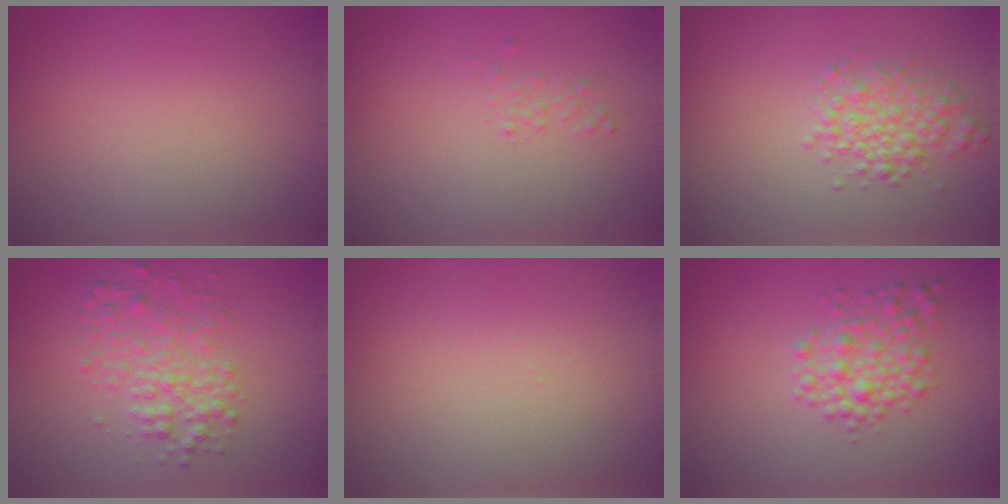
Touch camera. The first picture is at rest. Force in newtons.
{"total": 0.6, "press": 0.6, "slide": 0.0}
{"total": 3.0, "press": 3.0, "slide": 0.1}
{"total": 3.4, "press": 3.4, "slide": 0.1}
{"total": 0.0}
{"total": 3.3, "press": 3.3, "slide": 0.1}